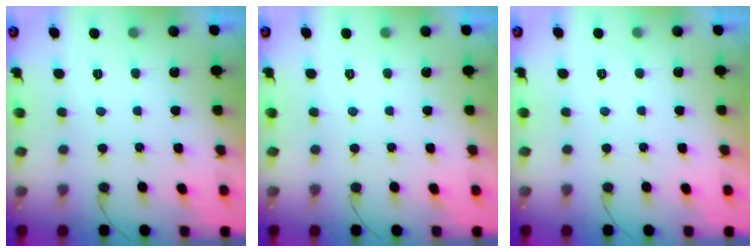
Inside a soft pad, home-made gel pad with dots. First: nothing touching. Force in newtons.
{"total": 0.0}
{"total": 1.7, "press": 1.7, "slide": 0.1}